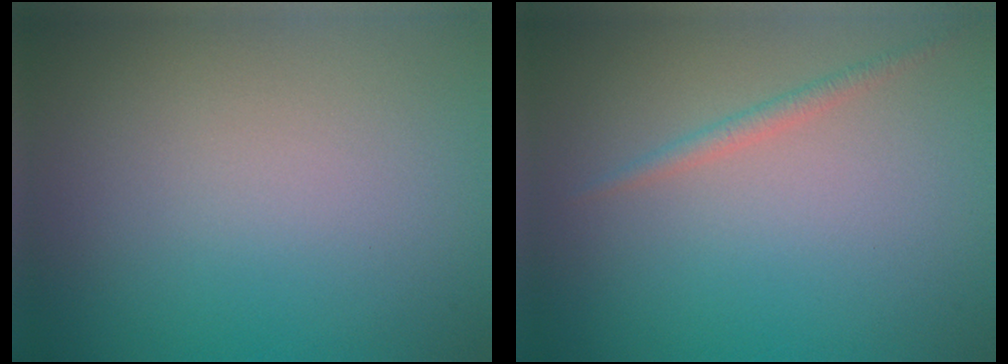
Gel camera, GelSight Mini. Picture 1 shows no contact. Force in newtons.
{"total": 1.1, "press": 1.1, "slide": 0.0}